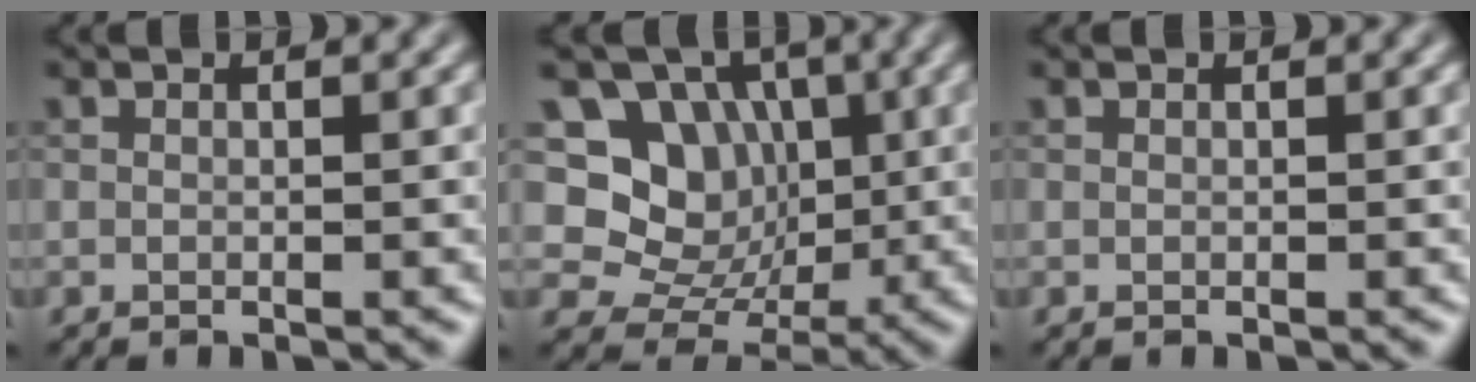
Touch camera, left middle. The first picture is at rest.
{"total": 9.5, "force": [2.2, 8.4, 4.0], "torque": [-0.067, 0.013, 0.012]}
{"total": 0.0}